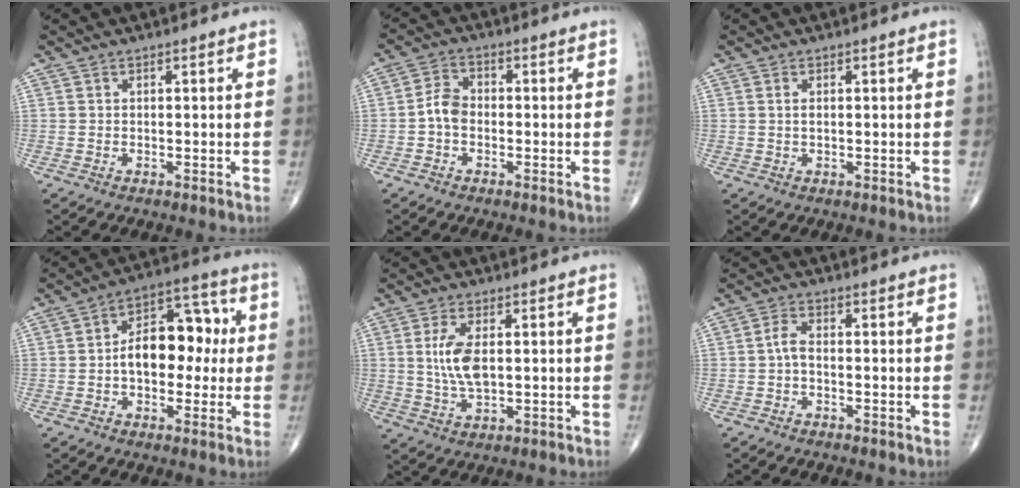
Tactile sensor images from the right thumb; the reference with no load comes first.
{"total": 4.3, "force": [-1.1, 3.1, 2.9], "torque": [-0.047, 0.015, -0.031]}
{"total": 1.1, "force": [0.3, 0.5, 1.0], "torque": [-0.022, 0.003, 0.007]}
{"total": 13.7, "force": [0.1, 8.5, 10.7], "torque": [-0.127, 0.037, -0.007]}
{"total": 7.3, "force": [1.0, 3.3, 6.4], "torque": [-0.135, -0.006, 0.021]}
{"total": 2.4, "force": [-0.6, 1.0, 2.1], "torque": [-0.045, 0.008, -0.015]}